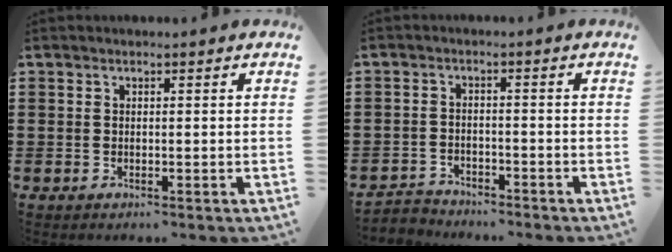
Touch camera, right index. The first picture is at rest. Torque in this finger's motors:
{"motor_torque": [-0.39, 0.14, -1.05, -0.21]}